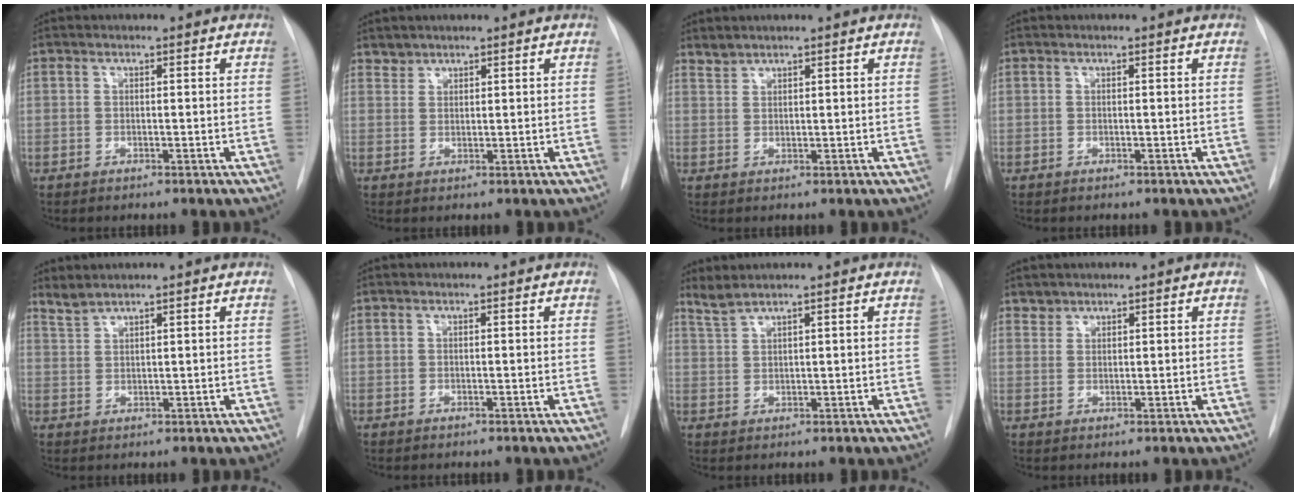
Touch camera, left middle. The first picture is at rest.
{"total": 1.5, "force": [1.3, 0.6, -0.3], "torque": [0.010, 0.004, 0.022]}
{"total": 1.5, "force": [1.5, 0.2, -0.1], "torque": [0.000, 0.004, 0.031]}
{"total": 0.0}
{"total": 1.9, "force": [1.9, 0.1, 0.0], "torque": [-0.002, 0.006, 0.043]}
{"total": 0.0}
{"total": 2.4, "force": [2.2, -0.3, 0.8], "torque": [-0.025, 0.009, 0.053]}
{"total": 1.4, "force": [1.3, 0.6, -0.3], "torque": [0.011, 0.004, 0.020]}